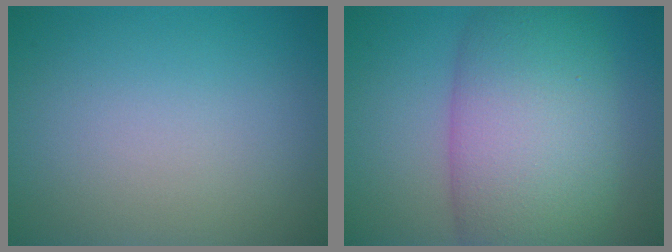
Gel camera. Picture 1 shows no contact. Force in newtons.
{"total": 11.2, "press": 11.2, "slide": 0.3}